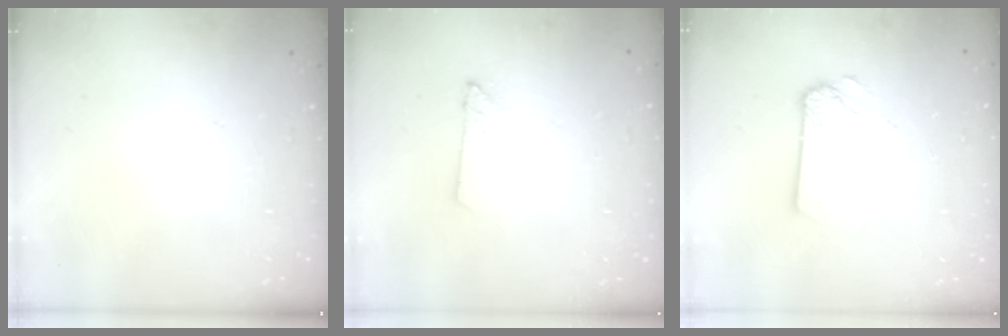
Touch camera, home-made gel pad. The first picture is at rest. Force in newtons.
{"total": 2.4, "press": 2.4, "slide": 0.2}
{"total": 2.5, "press": 2.5, "slide": 0.1}